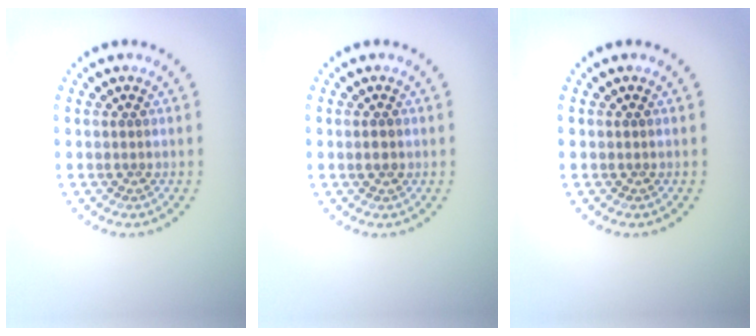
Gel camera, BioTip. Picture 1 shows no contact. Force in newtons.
{"total": 1.1, "press": 1.1, "slide": 0.1}
{"total": 0.0}